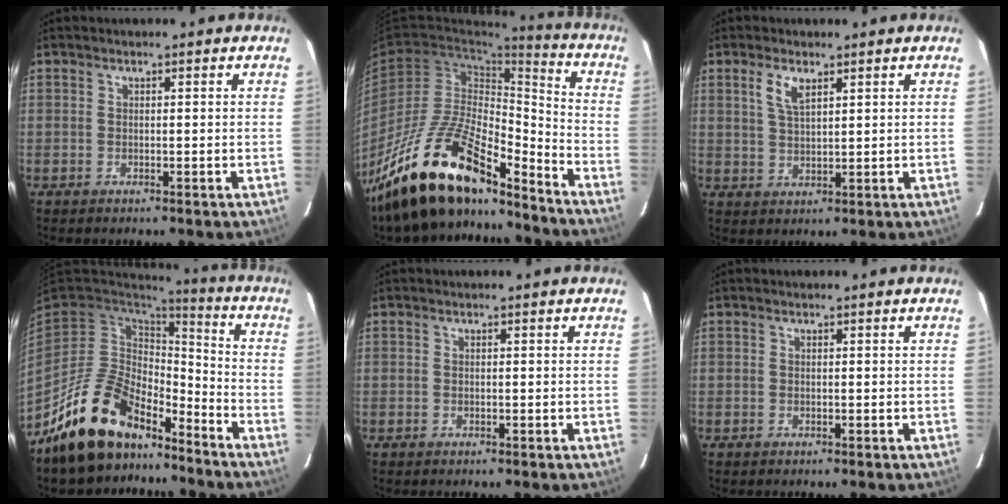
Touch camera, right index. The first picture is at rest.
{"total": 23.0, "force": [-17.5, 7.3, 13.0], "torque": [-0.245, -0.007, -0.308]}
{"total": 4.1, "force": [2.2, 1.6, 3.1], "torque": [-0.060, 0.002, 0.044]}
{"total": 17.3, "force": [-13.3, 7.9, 7.7], "torque": [-0.168, 0.012, -0.222]}
{"total": 0.0}
{"total": 0.0}